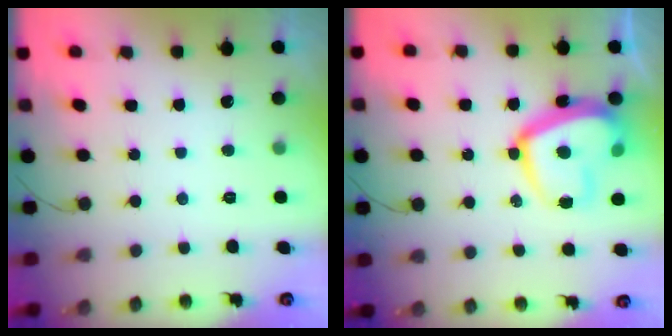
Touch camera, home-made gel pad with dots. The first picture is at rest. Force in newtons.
{"total": 17.8, "press": 17.7, "slide": 1.9}